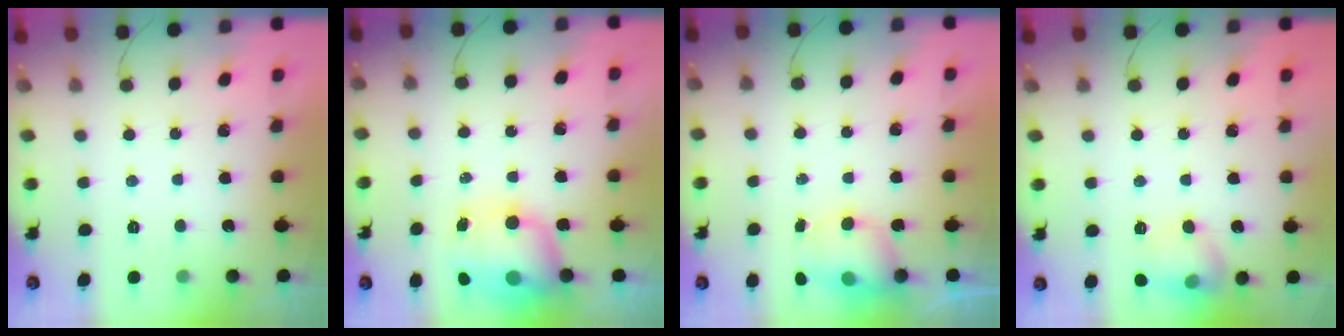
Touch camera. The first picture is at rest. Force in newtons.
{"total": 11.8, "press": 11.4, "slide": 2.9}
{"total": 5.8, "press": 5.7, "slide": 0.8}
{"total": 11.2, "press": 11.2, "slide": 0.8}